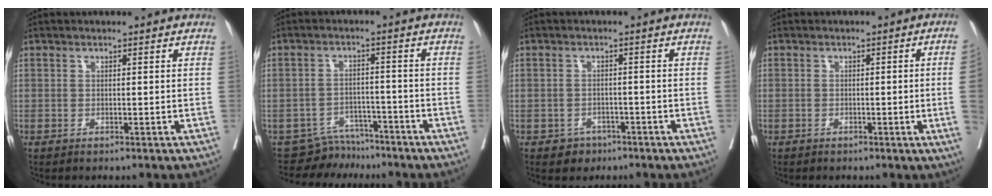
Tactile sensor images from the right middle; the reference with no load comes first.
{"total": 5.6, "force": [-5.1, 2.1, -1.0], "torque": [0.017, 0.023, -0.080]}
{"total": 2.7, "force": [-1.6, 2.1, 0.3], "torque": [-0.006, 0.009, -0.020]}
{"total": 4.4, "force": [-0.8, -1.2, 4.1], "torque": [-0.049, -0.006, -0.011]}